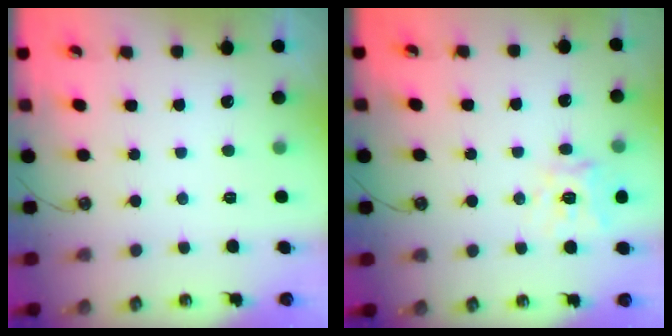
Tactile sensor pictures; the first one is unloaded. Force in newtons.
{"total": 12.6, "press": 12.5, "slide": 1.6}